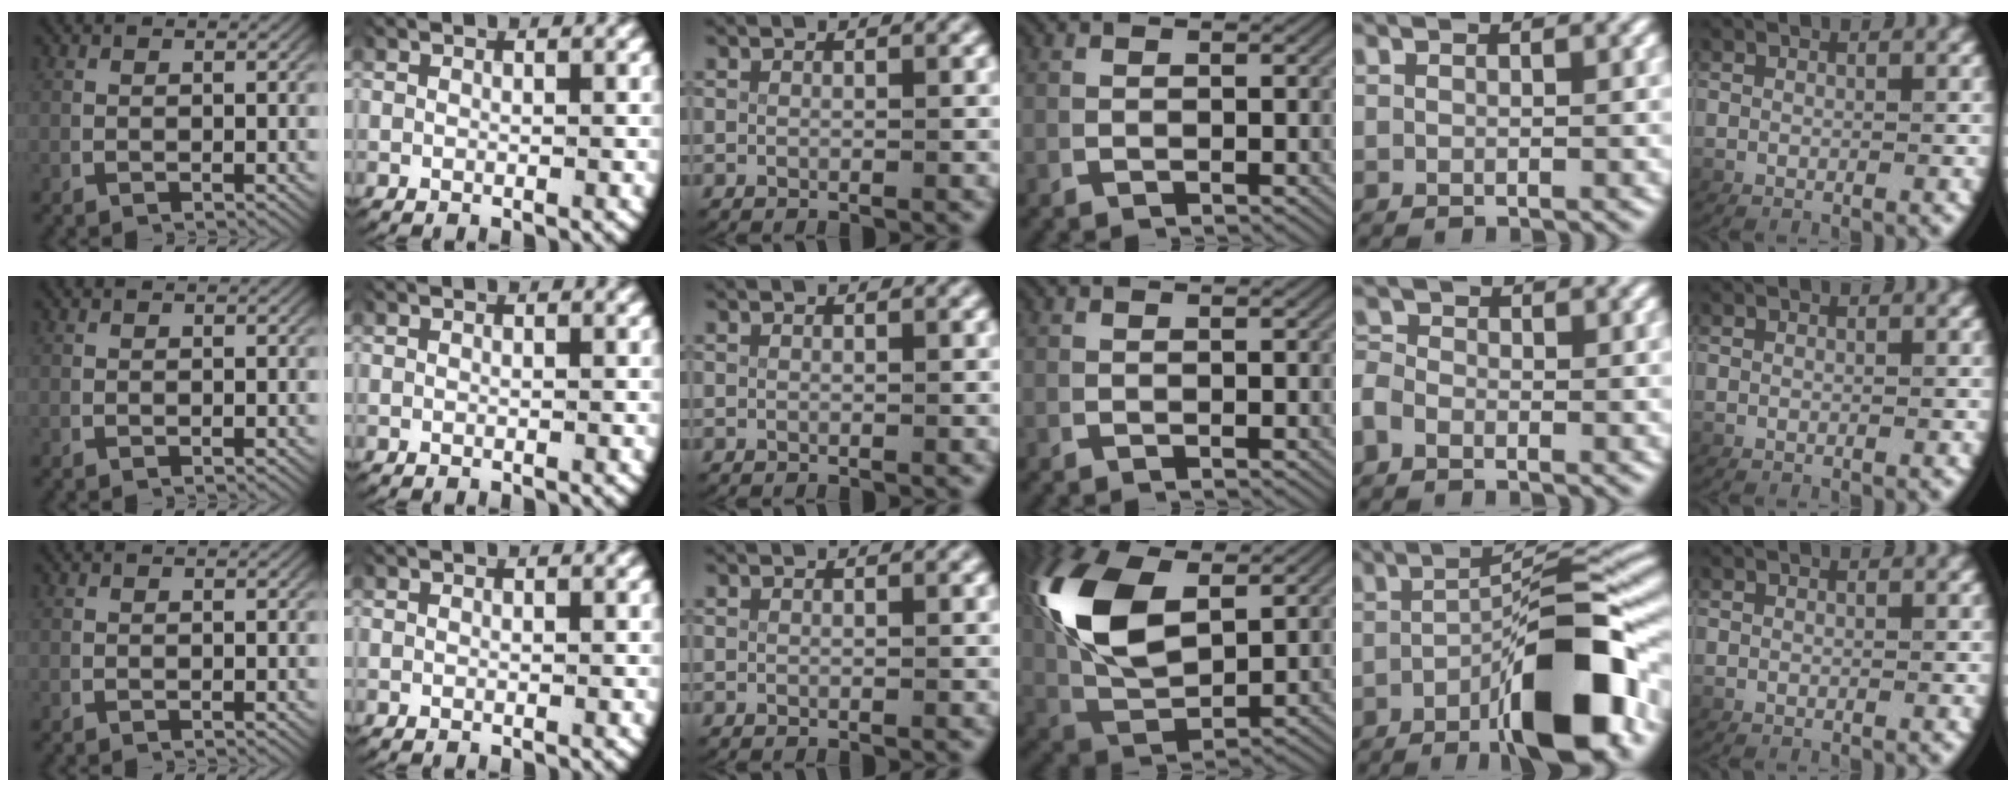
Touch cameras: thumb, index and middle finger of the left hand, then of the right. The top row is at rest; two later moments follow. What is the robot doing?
{"motion": "lift_and_place", "object": "fork"}